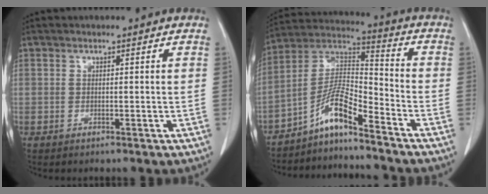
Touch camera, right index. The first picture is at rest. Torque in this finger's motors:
{"motor_torque": [0.89, -0.65, 0.24, 0.12]}